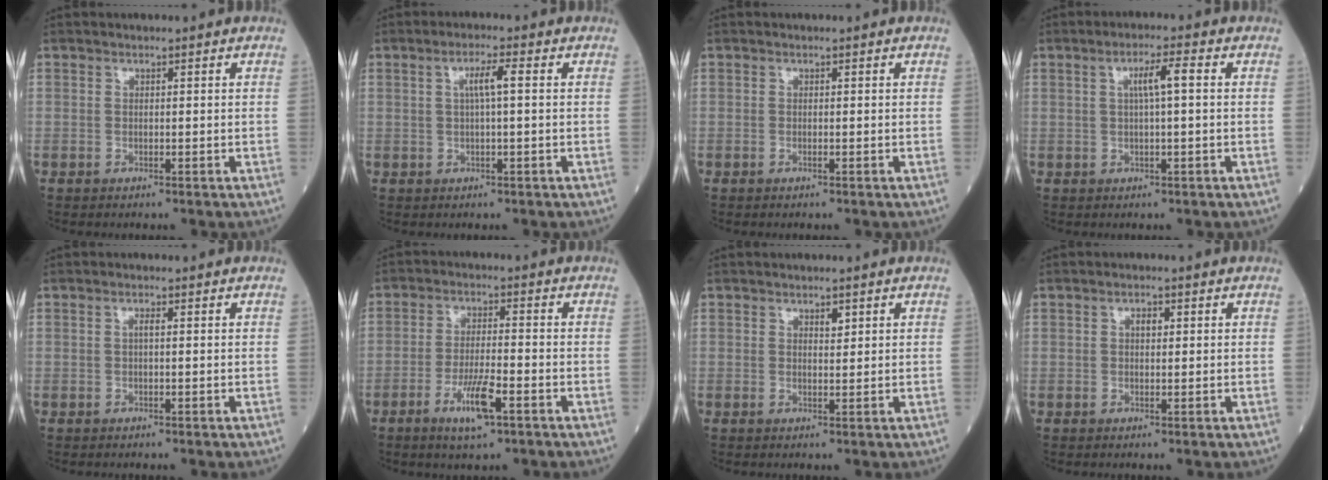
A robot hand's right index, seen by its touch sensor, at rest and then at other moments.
{"total": 3.3, "force": [0.6, 0.1, 3.2], "torque": [-0.060, 0.006, 0.010]}
{"total": 0.0}
{"total": 3.9, "force": [0.7, 0.1, 3.8], "torque": [-0.068, 0.008, 0.012]}
{"total": 0.8, "force": [0.1, 0.1, 0.8], "torque": [-0.017, 0.001, 0.000]}
{"total": 6.4, "force": [-3.2, 0.9, 5.5], "torque": [-0.107, -0.008, -0.054]}
{"total": 1.4, "force": [1.0, 0.5, 0.8], "torque": [-0.009, 0.003, 0.019]}
{"total": 1.5, "force": [0.4, 0.8, 1.2], "torque": [-0.018, 0.002, 0.005]}